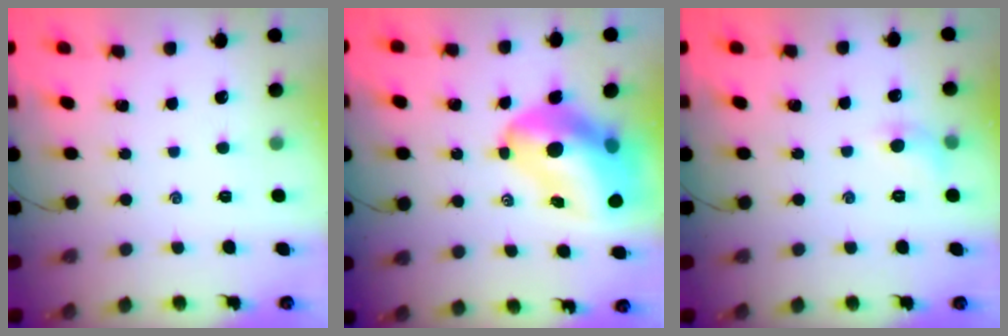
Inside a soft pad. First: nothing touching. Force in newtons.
{"total": 16.0, "press": 15.4, "slide": 4.6}
{"total": 5.9, "press": 5.7, "slide": 1.6}